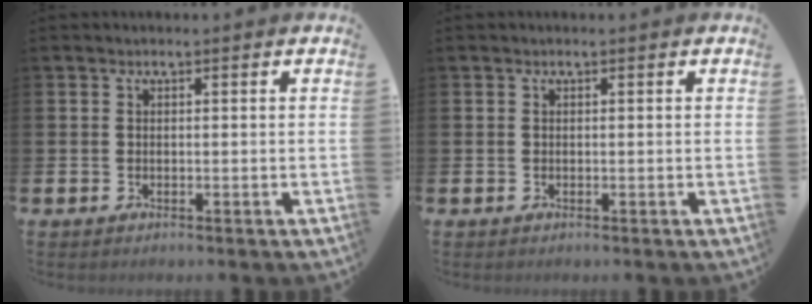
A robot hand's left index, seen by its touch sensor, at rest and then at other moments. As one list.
[{"total": 0.0}]